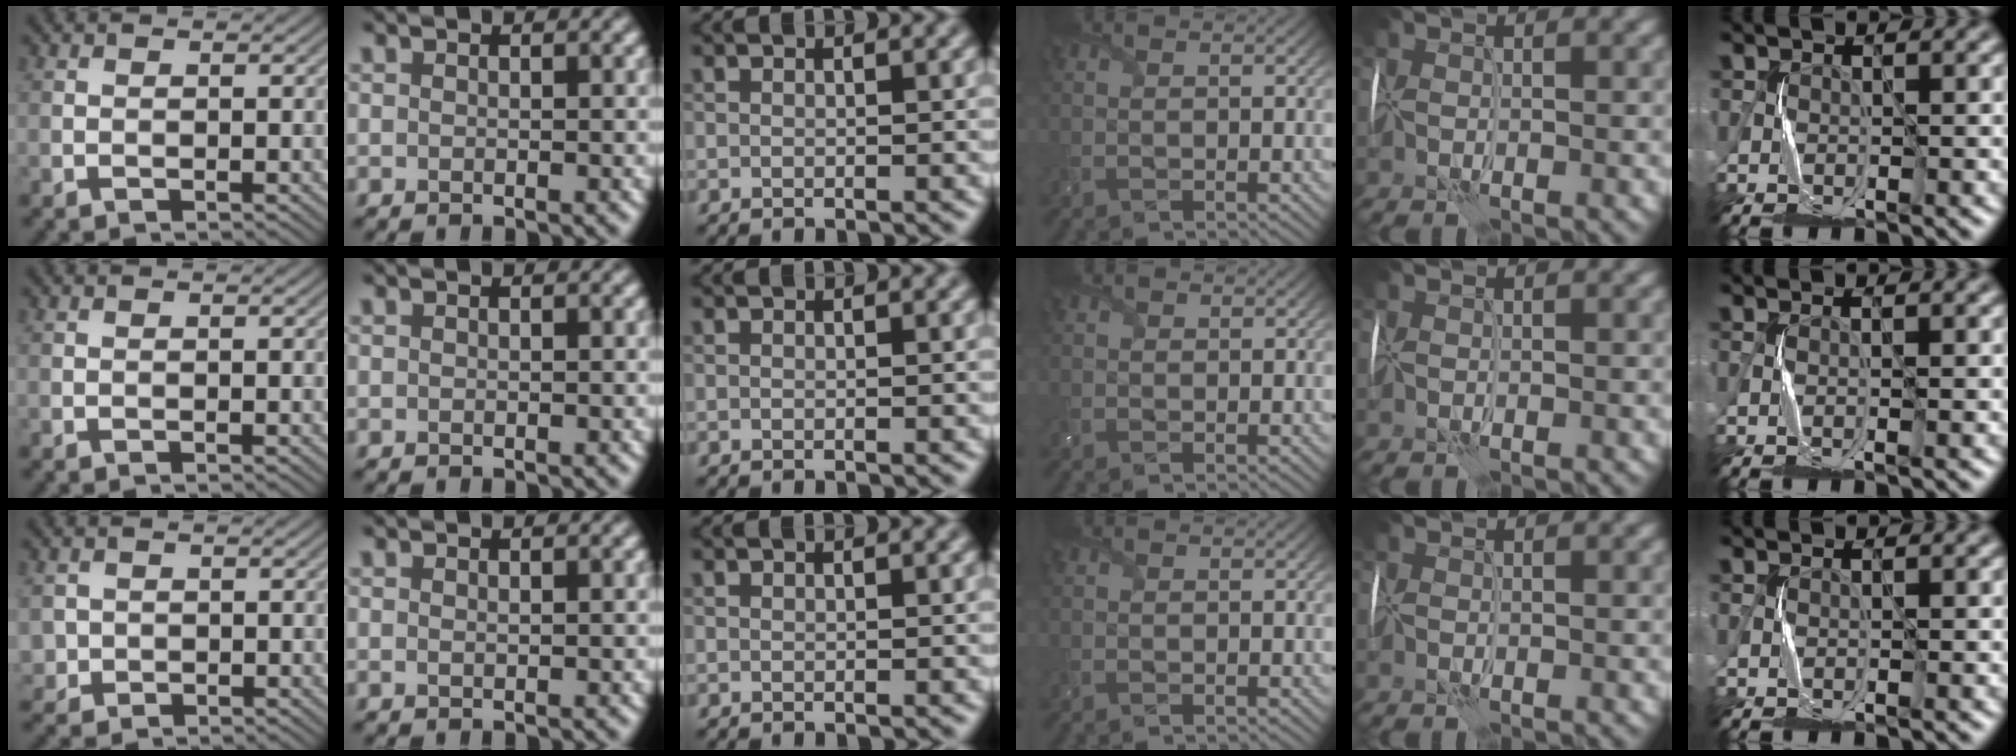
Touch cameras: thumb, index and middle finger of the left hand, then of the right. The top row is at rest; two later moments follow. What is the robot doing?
{"motion": "wrap", "object": "receipt paper"}